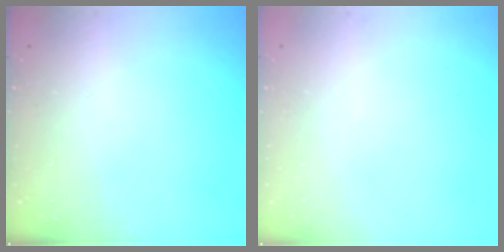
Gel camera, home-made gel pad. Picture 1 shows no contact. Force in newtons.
{"total": 0.0}